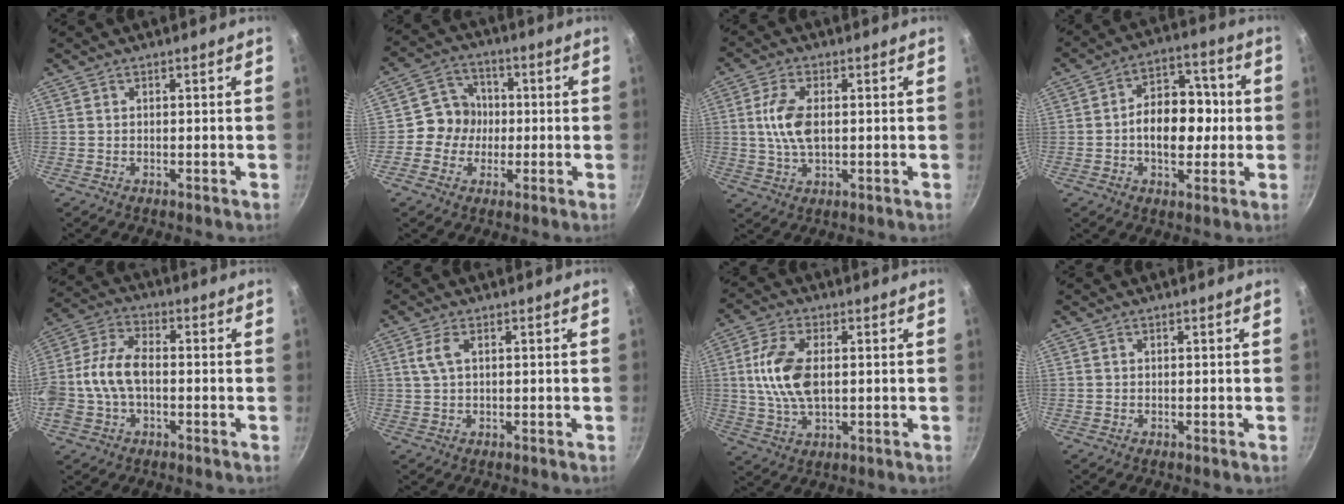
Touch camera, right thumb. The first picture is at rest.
{"total": 8.1, "force": [-0.9, 7.5, 3.0], "torque": [-0.012, 0.022, -0.028]}
{"total": 7.8, "force": [0.7, 3.9, 6.7], "torque": [-0.144, 0.000, 0.014]}
{"total": 12.6, "force": [-0.6, 8.1, 9.6], "torque": [-0.112, 0.030, -0.015]}
{"total": 11.9, "force": [-1.3, 7.1, 9.4], "torque": [-0.204, 0.035, -0.029]}
{"total": 3.1, "force": [1.0, 1.4, 2.6], "torque": [-0.070, 0.010, 0.022]}
{"total": 11.3, "force": [1.1, 5.8, 9.6], "torque": [-0.203, 0.001, 0.024]}
{"total": 0.0}